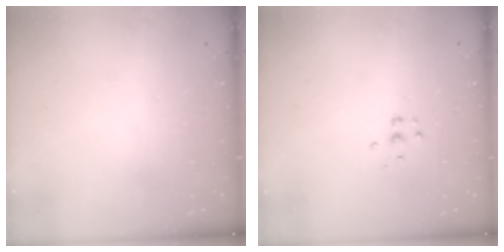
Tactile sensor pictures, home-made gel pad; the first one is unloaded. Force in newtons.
{"total": 4.7, "press": 4.7, "slide": 0.4}